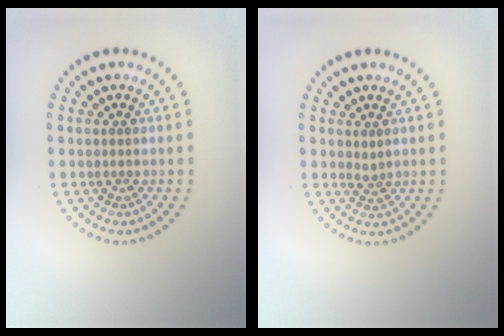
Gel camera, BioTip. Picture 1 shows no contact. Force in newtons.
{"total": 0.9, "press": 0.7, "slide": 0.5}